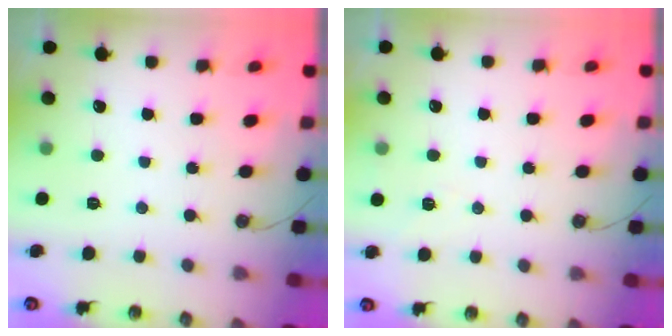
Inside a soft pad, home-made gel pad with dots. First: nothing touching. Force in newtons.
{"total": 3.7, "press": 3.0, "slide": 2.2}